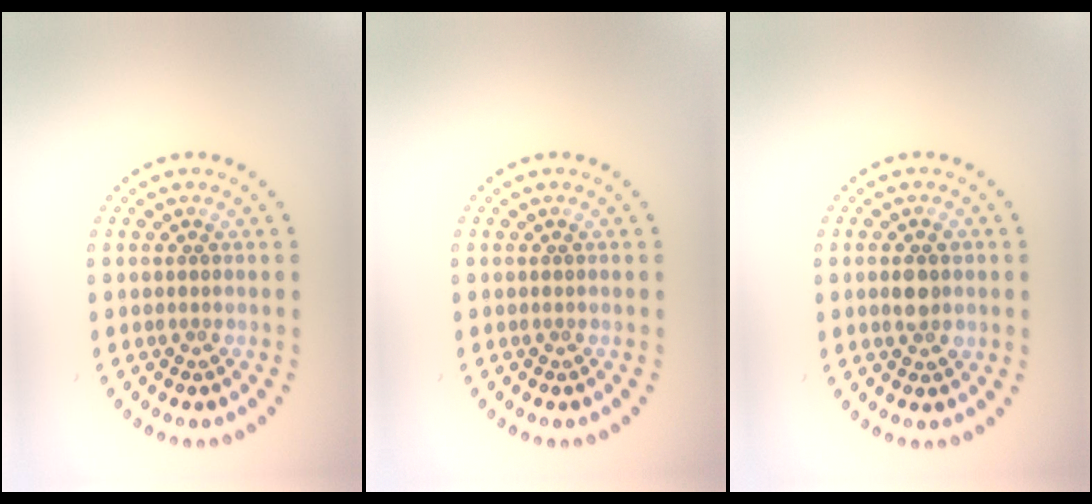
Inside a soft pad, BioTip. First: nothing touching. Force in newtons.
{"total": 0.0}
{"total": 2.1, "press": 2.1, "slide": 0.2}